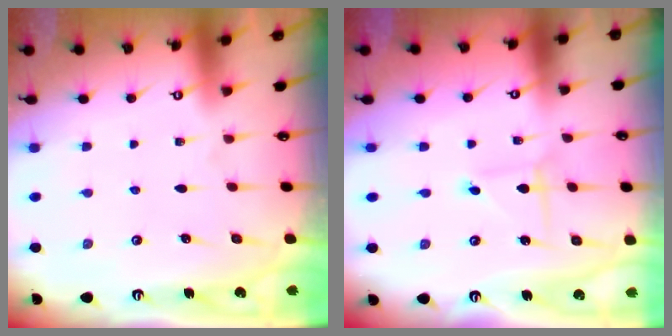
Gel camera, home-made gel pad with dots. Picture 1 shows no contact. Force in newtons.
{"total": 1.6, "press": 1.6, "slide": 0.1}